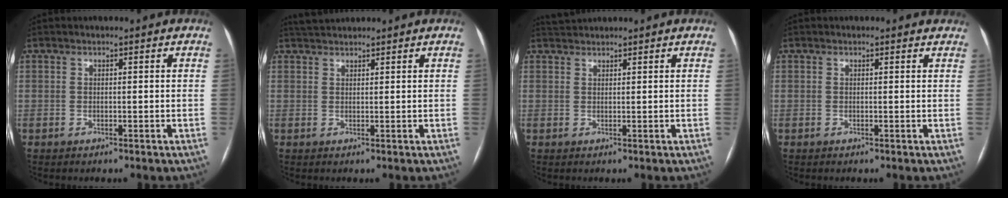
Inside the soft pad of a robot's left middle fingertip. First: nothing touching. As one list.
[{"total": 2.7, "force": [2.6, 0.2, 0.5], "torque": [-0.012, 0.024, 0.050]}, {"total": 2.0, "force": [2.0, 0.0, 0.0], "torque": [-0.008, 0.019, 0.041]}, {"total": 1.7, "force": [1.5, 0.7, 0.1], "torque": [-0.005, 0.001, 0.001]}]